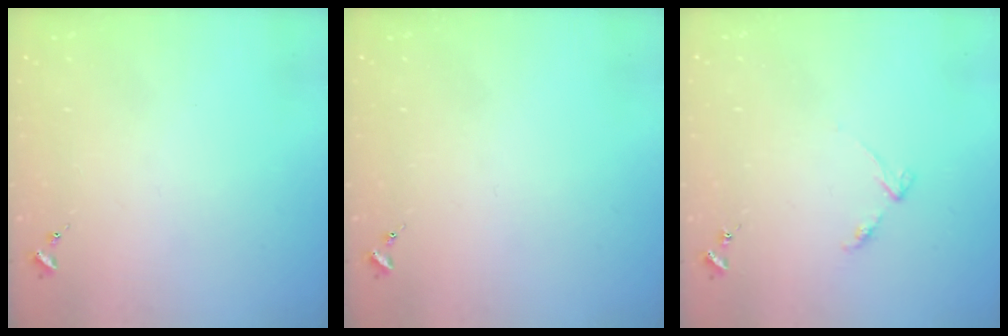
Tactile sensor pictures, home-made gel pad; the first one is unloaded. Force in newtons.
{"total": 0.0}
{"total": 4.0, "press": 4.0, "slide": 0.6}